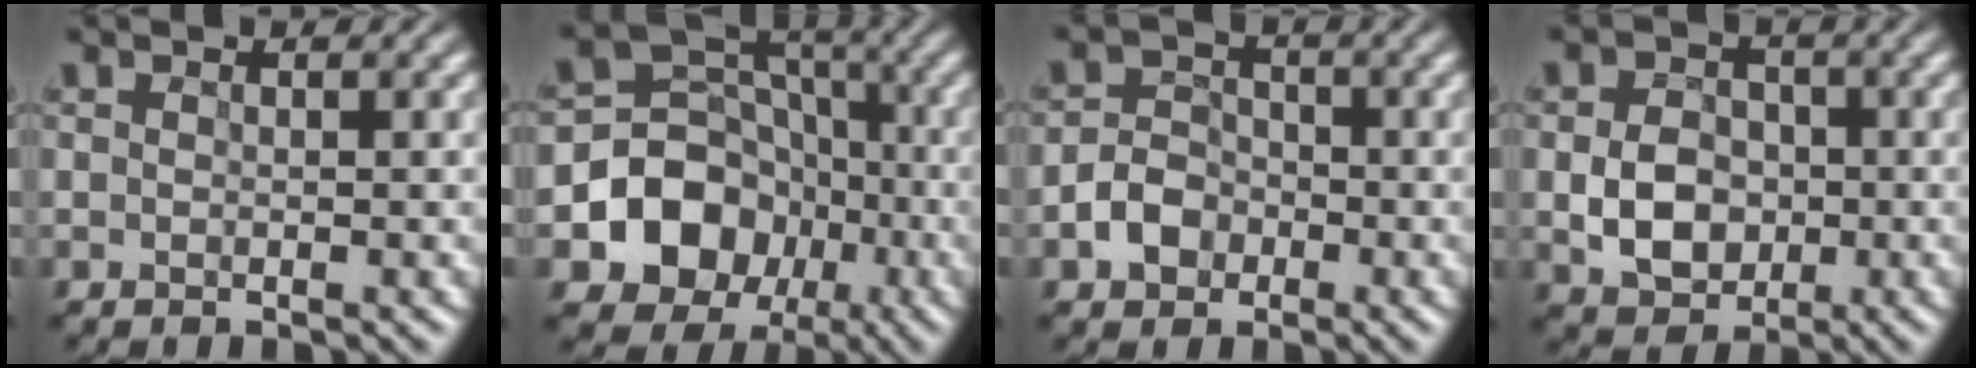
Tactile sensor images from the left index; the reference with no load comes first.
{"total": 8.7, "force": [-2.8, 7.1, 4.1], "torque": [-0.073, 0.000, -0.049]}
{"total": 2.8, "force": [-1.5, 2.1, 1.3], "torque": [-0.019, 0.007, -0.022]}
{"total": 4.3, "force": [-0.9, 3.3, 2.6], "torque": [-0.053, 0.003, -0.009]}